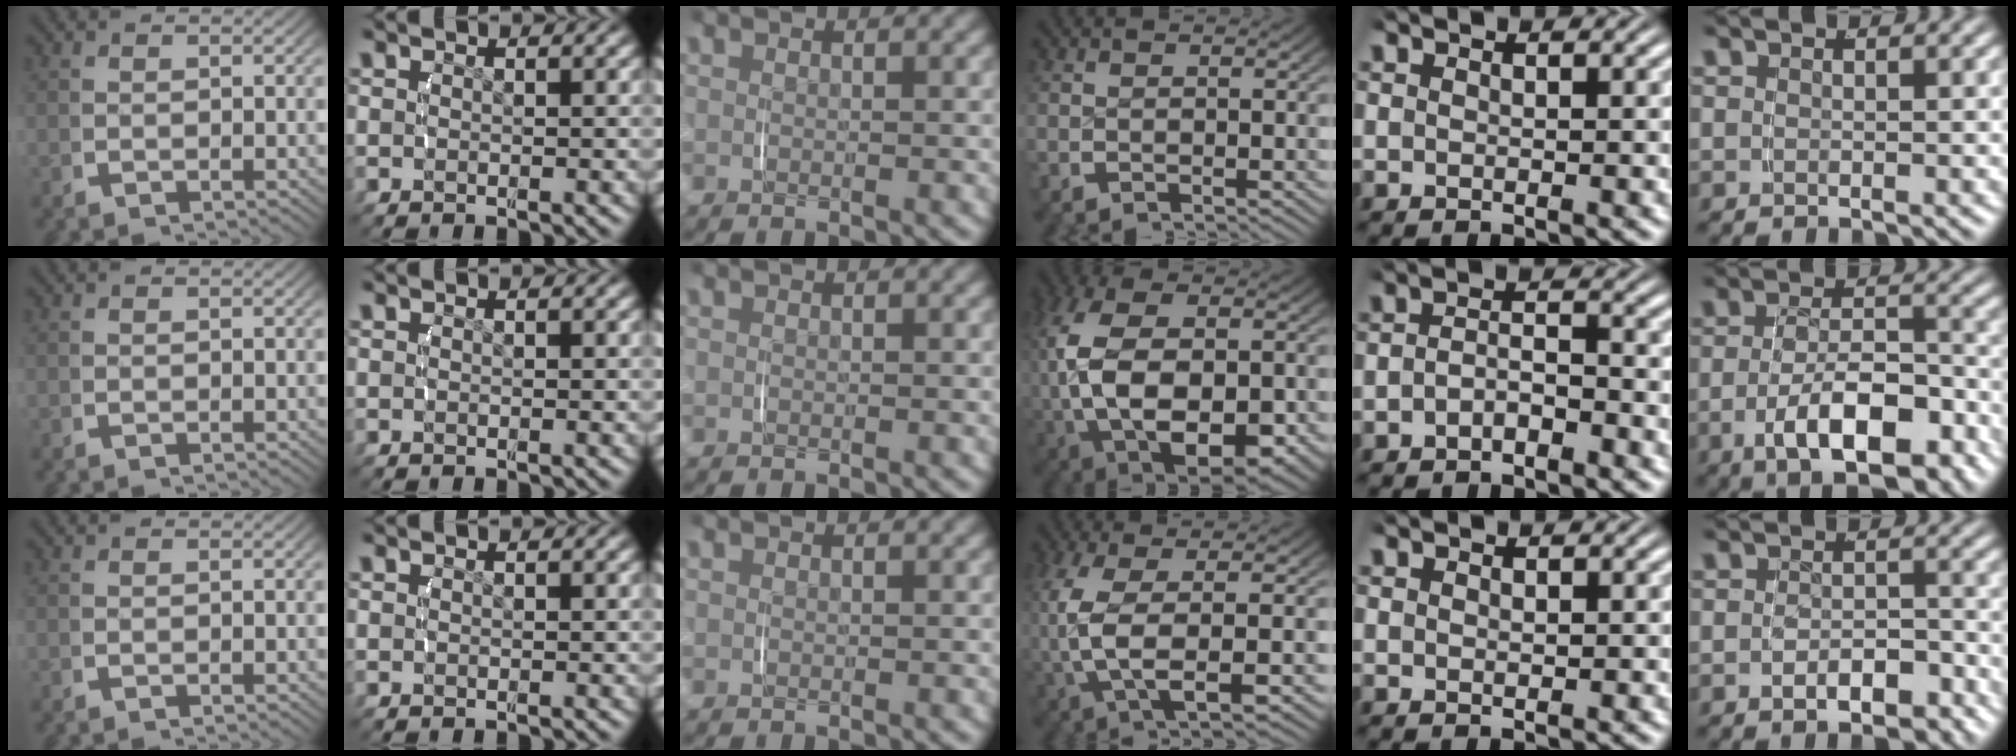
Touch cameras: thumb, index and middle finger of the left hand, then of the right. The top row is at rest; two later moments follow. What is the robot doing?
{"motion": "lift_and_place", "object": "napkin"}